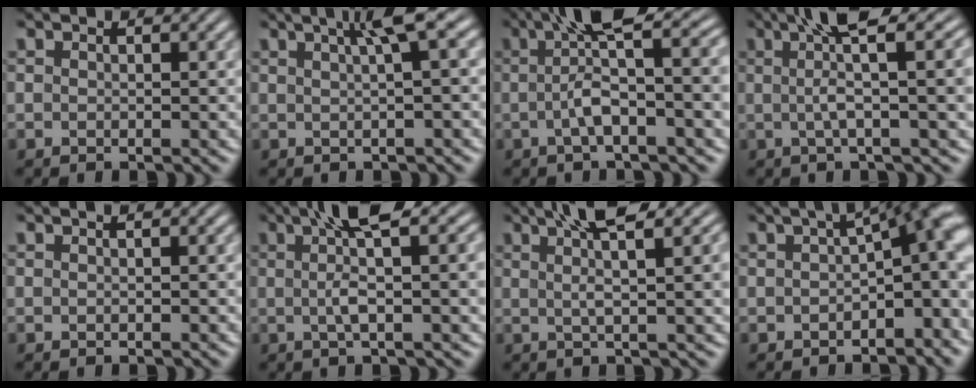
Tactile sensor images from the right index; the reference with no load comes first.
{"total": 4.4, "force": [2.1, 0.9, 3.8], "torque": [-0.048, 0.019, 0.026]}
{"total": 5.5, "force": [1.0, 0.5, 5.4], "torque": [-0.081, 0.013, 0.010]}
{"total": 5.7, "force": [2.3, 0.3, 5.2], "torque": [-0.084, 0.009, 0.032]}
{"total": 0.0}
{"total": 5.4, "force": [2.0, 0.6, 5.0], "torque": [-0.086, 0.007, 0.029]}
{"total": 5.9, "force": [3.3, 0.7, 4.8], "torque": [-0.081, 0.006, 0.051]}
{"total": 4.8, "force": [-0.1, 1.6, 4.6], "torque": [-0.056, -0.001, 0.002]}